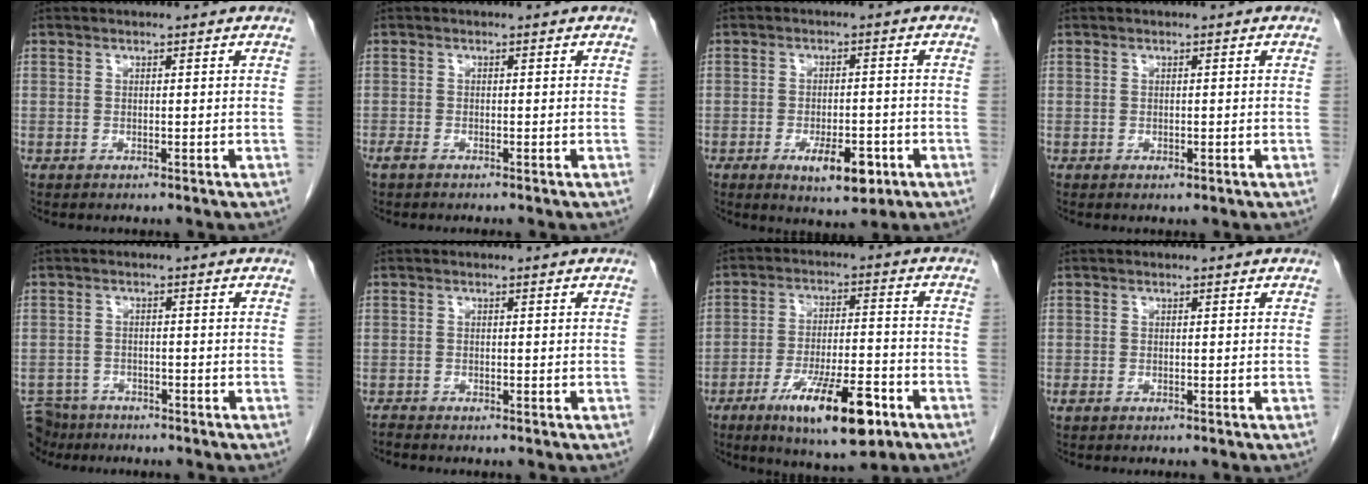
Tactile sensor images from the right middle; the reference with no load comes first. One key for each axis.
{"total": 1.8, "fx": -1.4, "fy": 0.4, "fz": 1.0, "tx": -0.020, "ty": -0.004, "tz": -0.025}
{"total": 6.9, "fx": -3.2, "fy": 2.5, "fz": 5.6, "tx": -0.085, "ty": -0.005, "tz": -0.040}
{"total": 0.6, "fx": -0.3, "fy": 0.3, "fz": 0.4, "tx": -0.006, "ty": 0.000, "tz": -0.003}
{"total": 6.1, "fx": -5.2, "fy": 3.1, "fz": 0.2, "tx": -0.007, "ty": 0.002, "tz": -0.089}
{"total": 0.8, "fx": -0.7, "fy": -0.1, "fz": 0.0, "tx": -0.006, "ty": -0.004, "tz": -0.017}
{"total": 13.5, "fx": -7.3, "fy": 2.9, "fz": 11.0, "tx": -0.185, "ty": -0.012, "tz": -0.113}
{"total": 0.7, "fx": -0.6, "fy": 0.2, "fz": 0.4, "tx": -0.011, "ty": -0.001, "tz": -0.009}